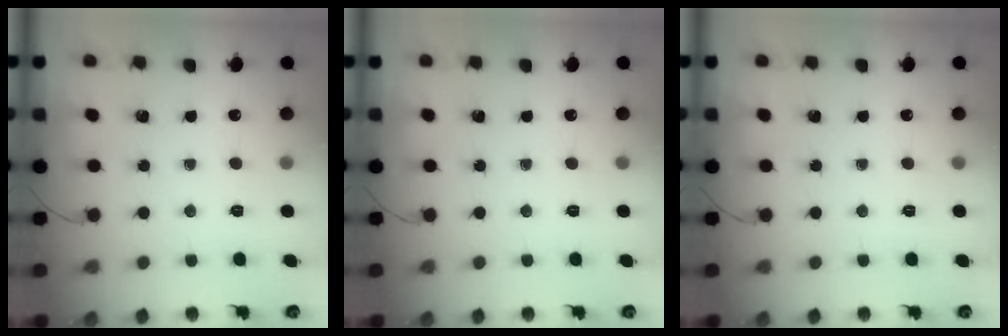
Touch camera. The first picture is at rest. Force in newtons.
{"total": 0.0}
{"total": 0.0}